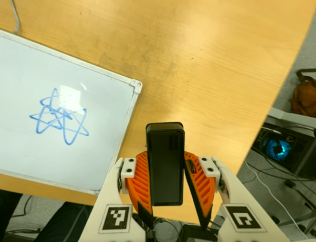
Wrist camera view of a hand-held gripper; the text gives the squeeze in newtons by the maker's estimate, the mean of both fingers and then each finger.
{"total": 4.9, "left": 4.6, "right": 5.3}